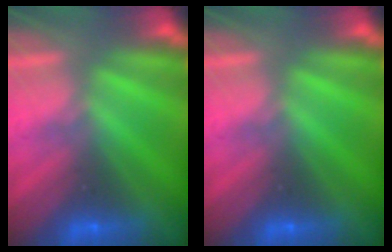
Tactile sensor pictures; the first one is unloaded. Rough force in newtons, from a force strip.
{"total": 0.0}